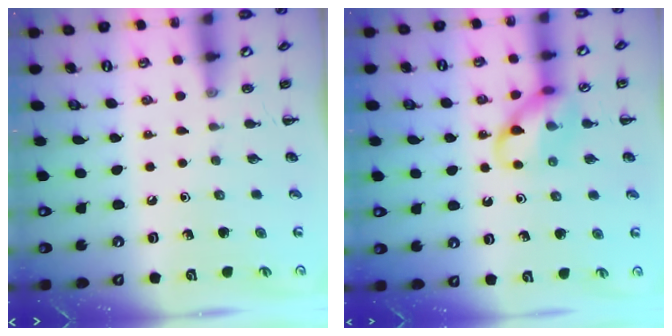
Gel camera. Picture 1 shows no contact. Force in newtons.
{"total": 12.7, "press": 12.6, "slide": 1.7}